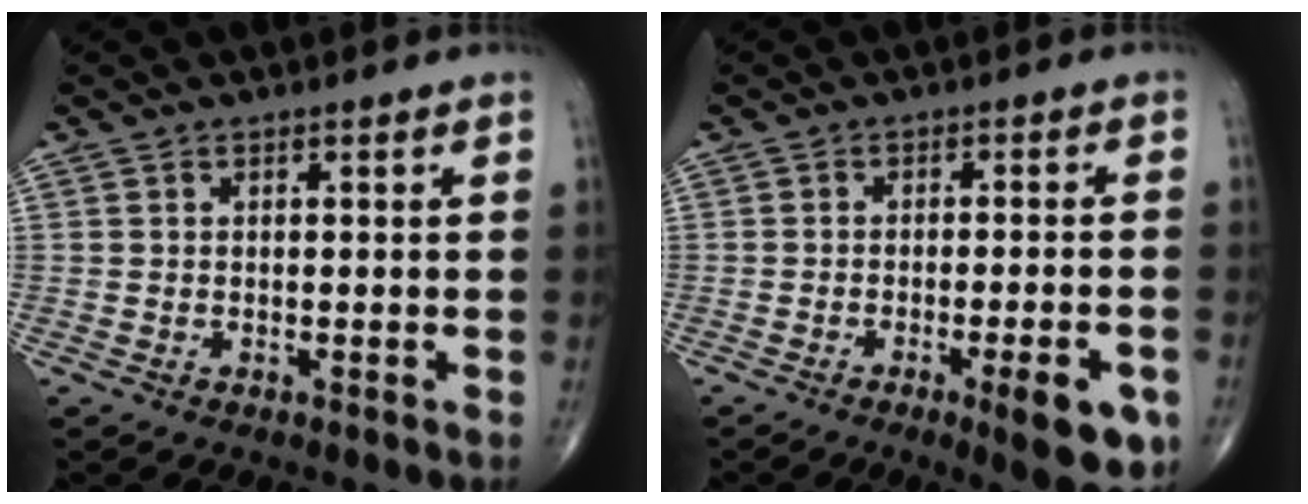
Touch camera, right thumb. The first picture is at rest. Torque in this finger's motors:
{"motor_torque": [1.00, 1.16, 0.81, -0.32, 0.17]}